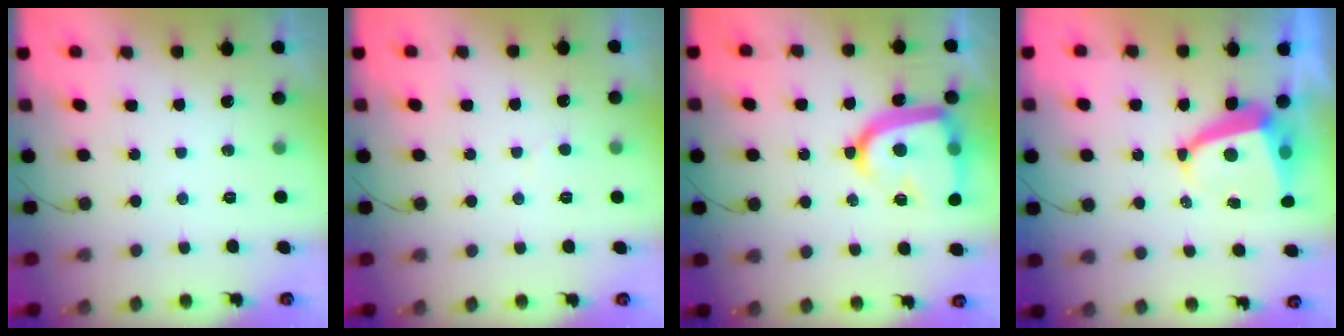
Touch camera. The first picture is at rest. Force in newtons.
{"total": 3.0, "press": 3.0, "slide": 0.4}
{"total": 19.6, "press": 19.5, "slide": 1.7}
{"total": 7.2, "press": 7.1, "slide": 1.0}